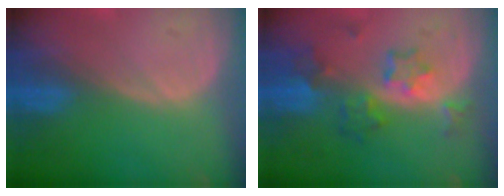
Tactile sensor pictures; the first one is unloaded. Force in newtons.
{"total": 7.3, "press": 6.5, "slide": 3.3}